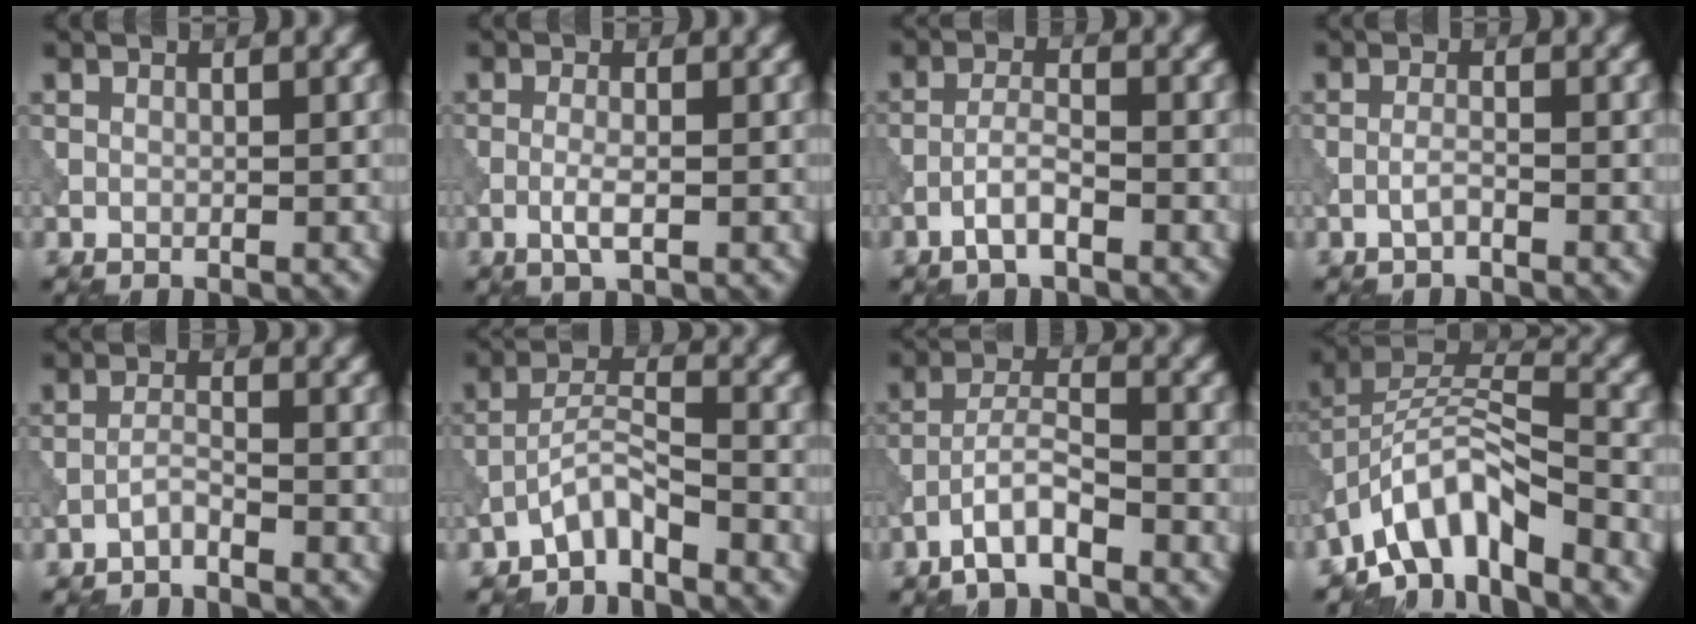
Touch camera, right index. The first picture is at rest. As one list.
[{"total": 1.9, "force": [-0.6, 0.4, 1.8], "torque": [-0.038, -0.001, -0.016]}, {"total": 2.5, "force": [-1.5, 0.5, 1.9], "torque": [-0.039, 0.008, -0.035]}, {"total": 1.1, "force": [-0.8, 0.2, 0.8], "torque": [-0.017, 0.004, -0.018]}, {"total": 1.3, "force": [-1.2, 0.1, 0.7], "torque": [-0.013, 0.006, -0.027]}, {"total": 3.1, "force": [-2.7, 0.6, 1.5], "torque": [-0.030, 0.015, -0.057]}, {"total": 3.9, "force": [-2.6, 1.0, 2.8], "torque": [-0.054, 0.013, -0.056]}, {"total": 7.5, "force": [-5.4, 2.5, 4.7], "torque": [-0.074, 0.010, -0.109]}]